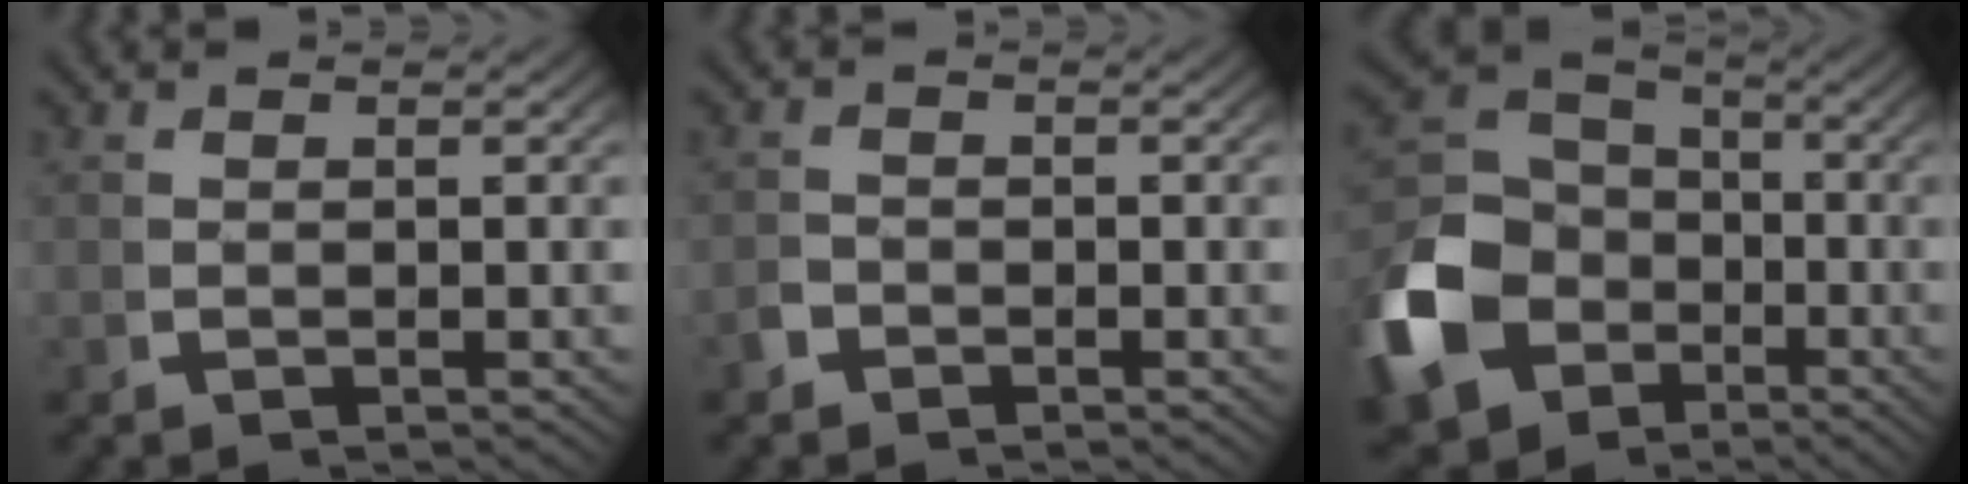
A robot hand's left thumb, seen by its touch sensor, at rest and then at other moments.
{"total": 1.2, "force": [-0.9, 0.7, 0.1], "torque": [0.000, -0.005, -0.019]}
{"total": 12.9, "force": [-3.2, 10.2, 7.2], "torque": [-0.163, -0.037, -0.040]}